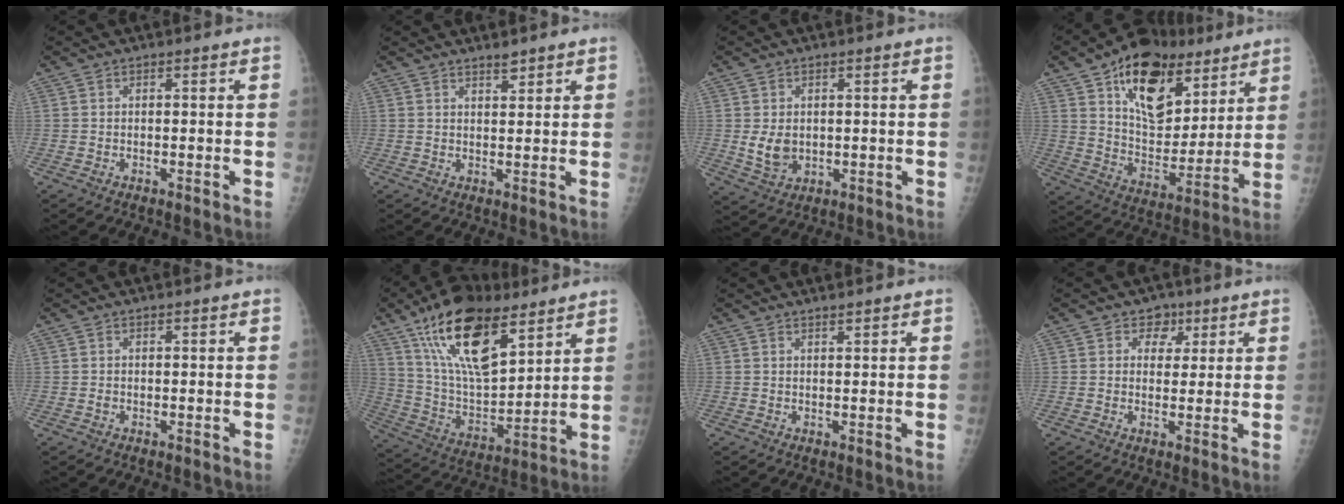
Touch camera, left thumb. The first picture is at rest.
{"total": 2.1, "force": [1.9, 0.5, 0.8], "torque": [-0.004, -0.017, 0.031]}
{"total": 5.1, "force": [0.4, 3.8, 3.3], "torque": [-0.045, -0.011, 0.020]}
{"total": 21.4, "force": [11.8, 12.3, 12.8], "torque": [-0.154, -0.049, 0.198]}
{"total": 0.5, "force": [0.0, 0.4, 0.2], "torque": [-0.002, 0.000, 0.000]}
{"total": 22.0, "force": [12.9, 9.4, 15.1], "torque": [-0.247, -0.051, 0.238]}
{"total": 0.9, "force": [0.9, 0.1, 0.3], "torque": [-0.002, -0.008, 0.015]}
{"total": 4.3, "force": [2.1, 3.6, 1.2], "torque": [0.013, -0.005, 0.027]}